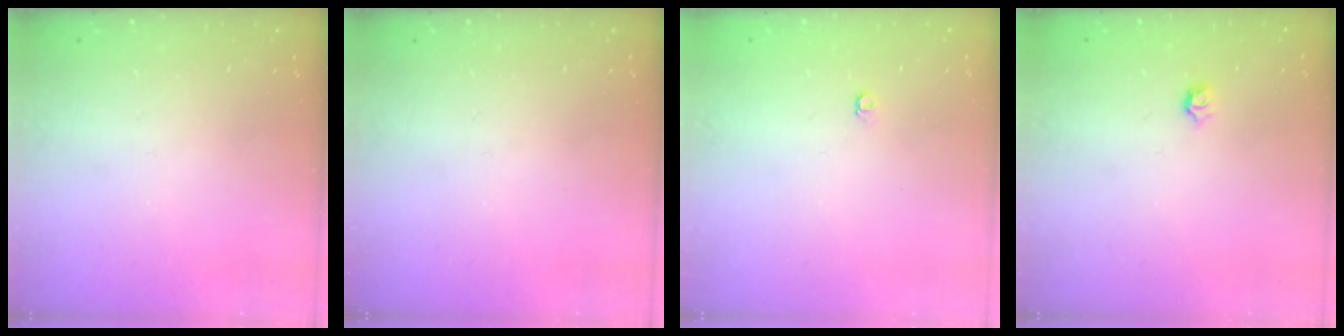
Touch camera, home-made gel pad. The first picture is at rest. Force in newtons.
{"total": 0.0}
{"total": 3.6, "press": 3.5, "slide": 0.6}
{"total": 3.4, "press": 3.3, "slide": 0.7}